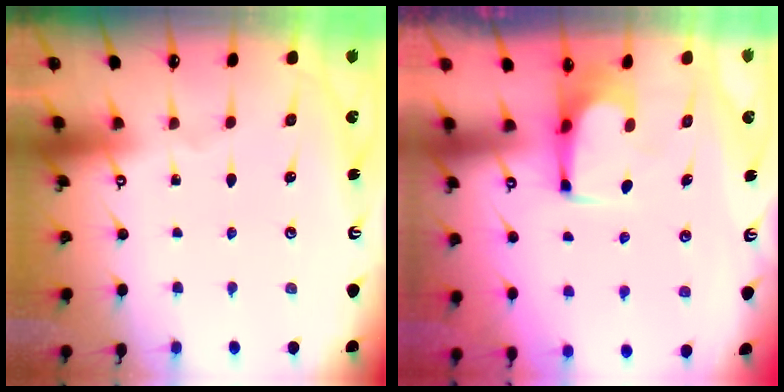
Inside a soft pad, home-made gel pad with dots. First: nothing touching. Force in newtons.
{"total": 1.6, "press": 1.5, "slide": 0.3}